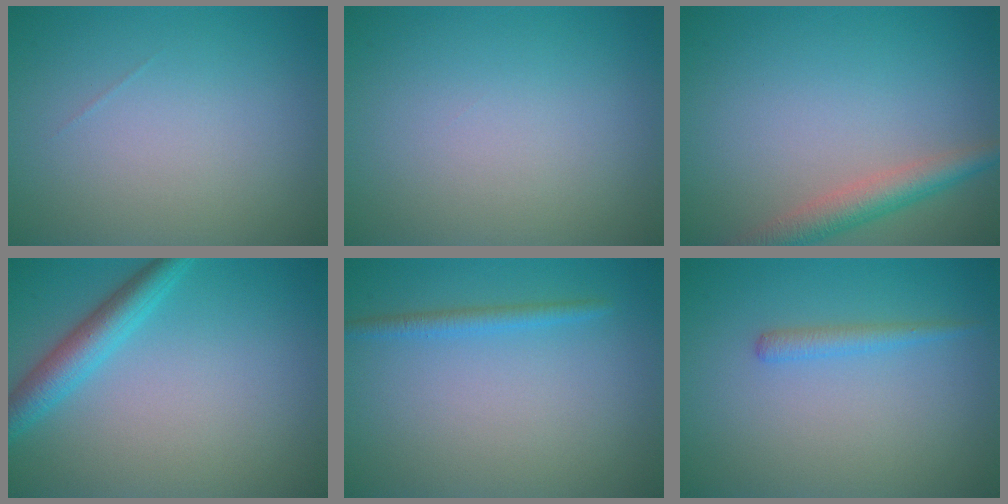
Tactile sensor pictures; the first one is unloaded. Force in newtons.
{"total": 0.0}
{"total": 3.5, "press": 3.5, "slide": 0.1}
{"total": 3.4, "press": 3.4, "slide": 0.2}
{"total": 1.5, "press": 1.5, "slide": 0.1}
{"total": 1.3, "press": 1.3, "slide": 0.1}